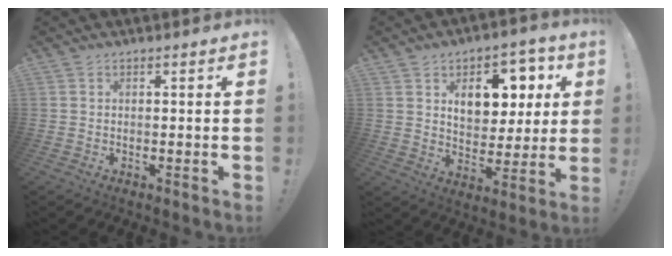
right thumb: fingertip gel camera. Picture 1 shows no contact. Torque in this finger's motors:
{"motor_torque": [0.37, 0.37, 0.21, 0.18, 0.24]}